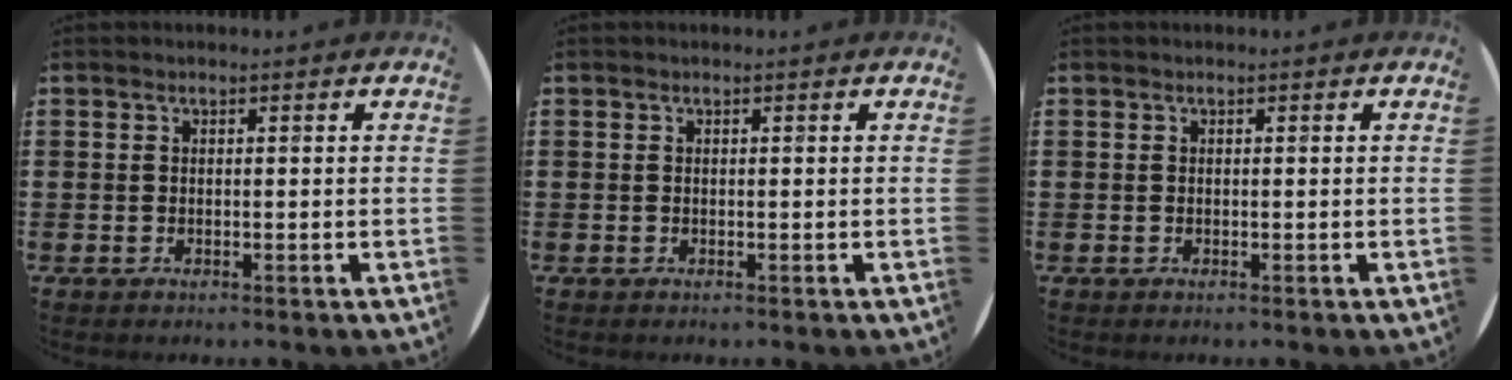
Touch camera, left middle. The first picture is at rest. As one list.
[{"total": 0.0}, {"total": 0.0}]